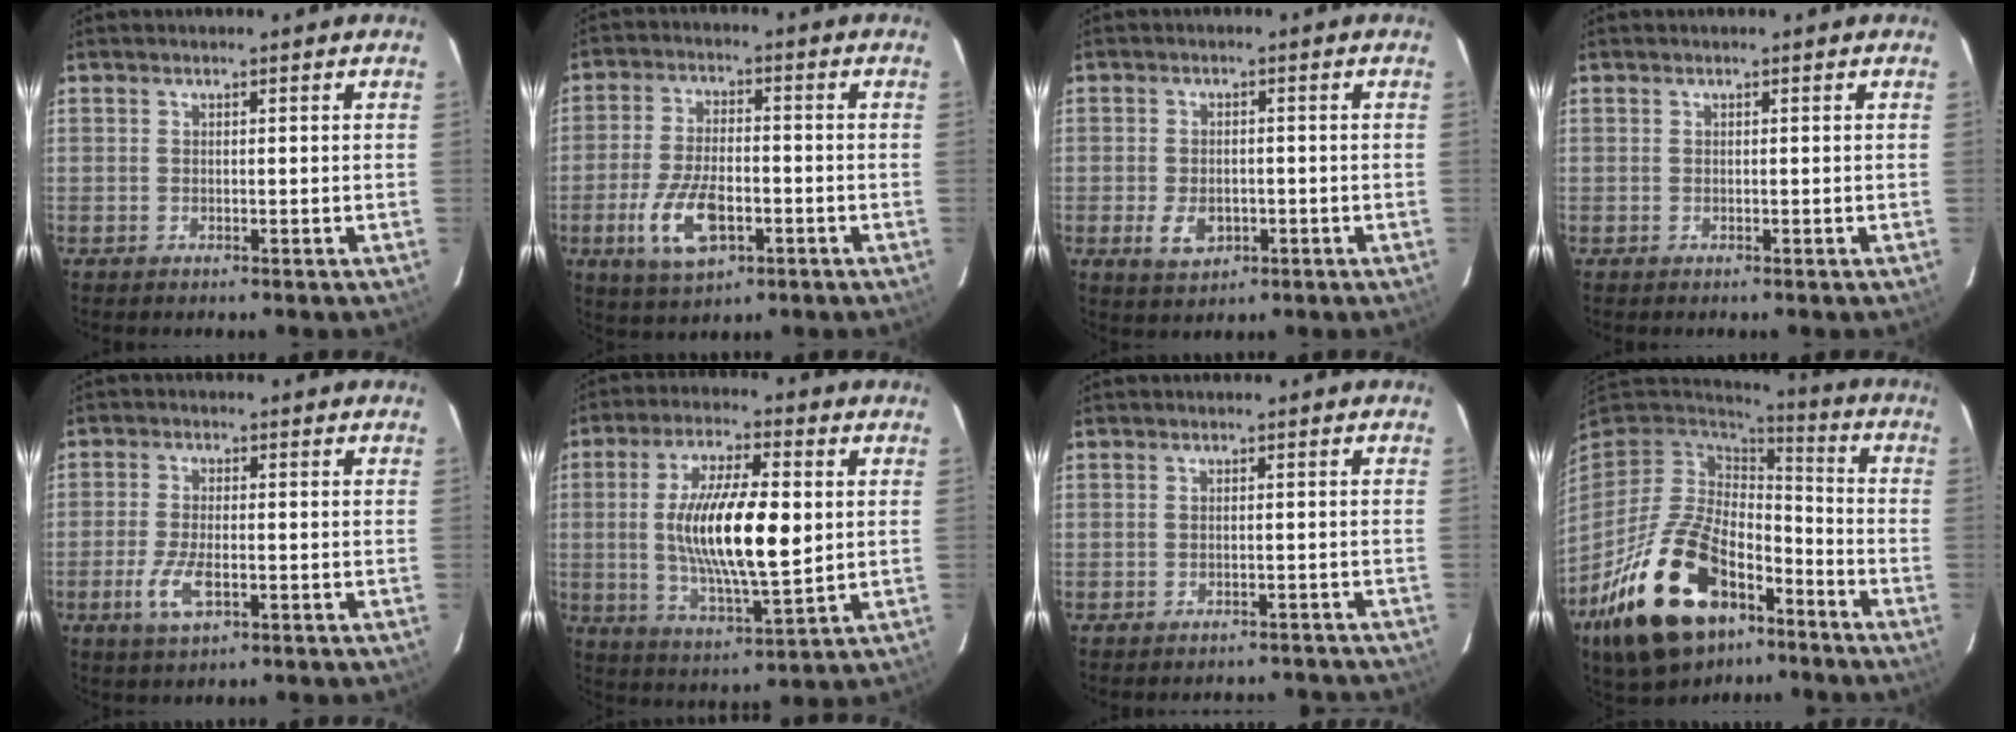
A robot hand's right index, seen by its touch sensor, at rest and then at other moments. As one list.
[{"total": 11.3, "force": [-4.1, 5.3, 9.0], "torque": [-0.193, -0.010, -0.069]}, {"total": 5.2, "force": [-1.7, 3.4, 3.6], "torque": [-0.076, -0.007, -0.021]}, {"total": 0.0}, {"total": 6.4, "force": [-2.4, 2.3, 5.4], "torque": [-0.122, -0.009, -0.045]}, {"total": 16.3, "force": [1.1, 4.9, 15.5], "torque": [-0.286, -0.002, 0.023]}, {"total": 7.1, "force": [-6.6, 2.2, 1.4], "torque": [-0.019, 0.012, -0.070]}, {"total": 25.7, "force": [-14.0, 14.2, 16.2], "torque": [-0.332, -0.012, -0.224]}]